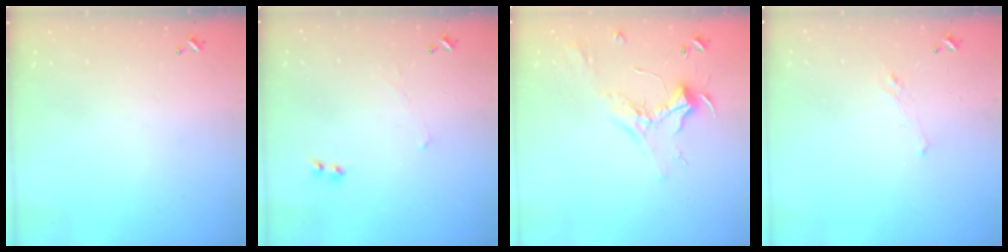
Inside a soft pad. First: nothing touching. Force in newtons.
{"total": 2.3, "press": 2.3, "slide": 0.2}
{"total": 2.3, "press": 2.1, "slide": 0.9}
{"total": 0.8, "press": 0.1, "slide": 0.8}